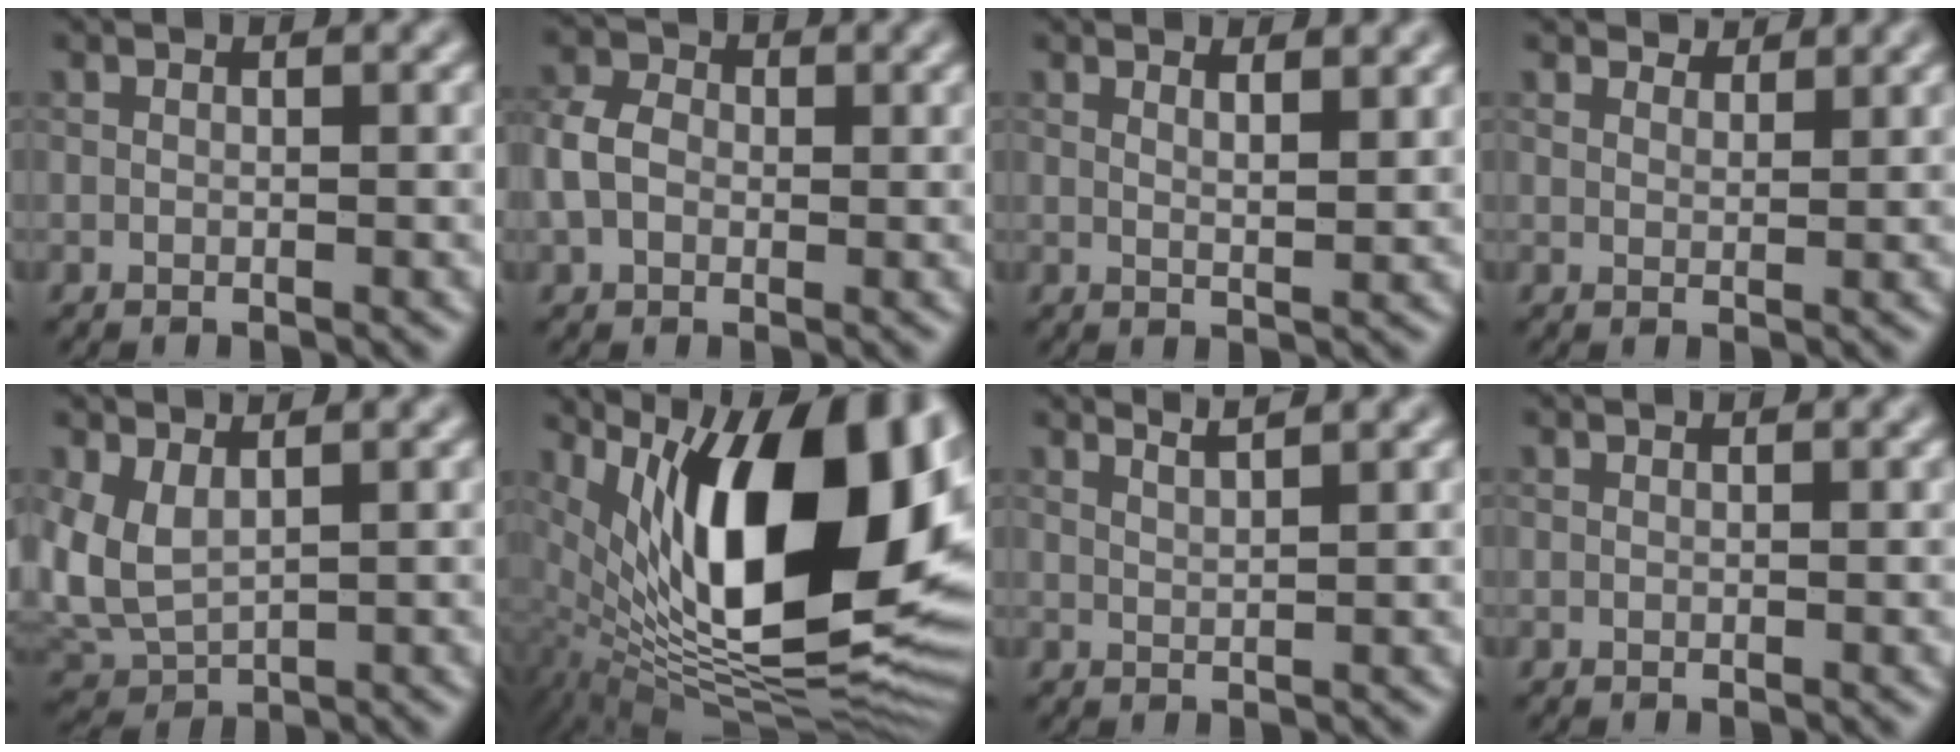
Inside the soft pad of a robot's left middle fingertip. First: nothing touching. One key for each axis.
{"total": 3.1, "fx": -0.2, "fy": 2.5, "fz": 1.8, "tx": -0.057, "ty": 0.003, "tz": -0.009}
{"total": 2.6, "fx": 1.7, "fy": 0.8, "fz": 1.8, "tx": -0.016, "ty": 0.005, "tz": 0.014}
{"total": 2.5, "fx": 2.5, "fy": 0.4, "fz": 0.1, "tx": -0.016, "ty": -0.003, "tz": 0.042}
{"total": 3.2, "fx": 1.0, "fy": 2.0, "fz": 2.3, "tx": -0.077, "ty": -0.009, "tz": 0.029}
{"total": 18.0, "fx": 4.2, "fy": 8.1, "fz": 15.5, "tx": -0.232, "ty": -0.003, "tz": 0.076}
{"total": 1.6, "fx": 1.5, "fy": 0.2, "fz": 0.6, "tx": -0.004, "ty": 0.006, "tz": 0.013}
{"total": 0.0}